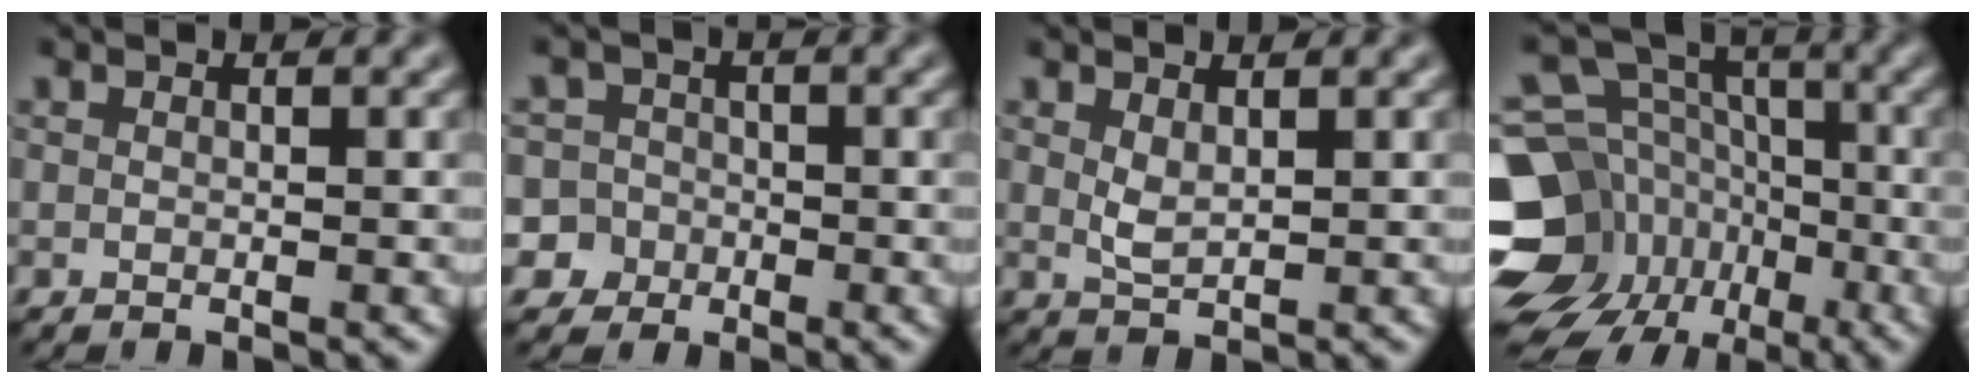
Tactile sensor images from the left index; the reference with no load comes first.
{"total": 6.0, "force": [-2.1, 5.6, 0.8], "torque": [-0.003, 0.013, -0.067]}
{"total": 1.6, "force": [0.8, 0.6, 1.3], "torque": [-0.031, -0.002, 0.019]}
{"total": 15.1, "force": [-6.5, 12.1, 6.1], "torque": [-0.151, -0.007, -0.111]}